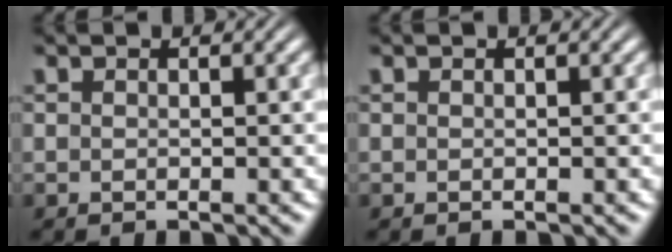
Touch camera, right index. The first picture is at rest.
{"total": 0.0}